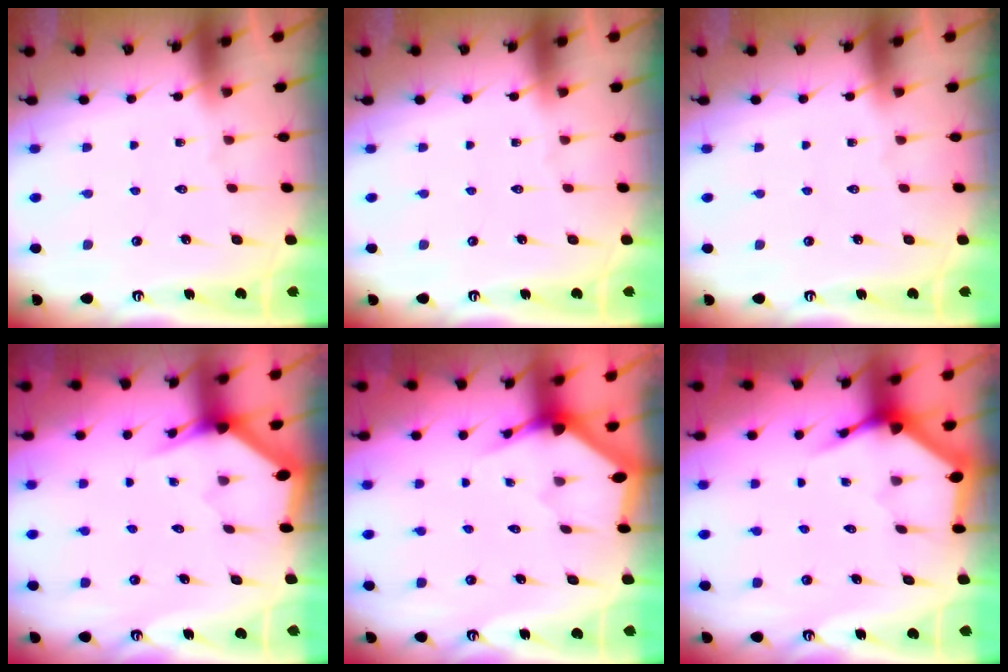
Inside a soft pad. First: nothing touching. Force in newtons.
{"total": 0.0}
{"total": 0.0}
{"total": 3.0, "press": 3.0, "slide": 0.0}
{"total": 2.9, "press": 2.9, "slide": 0.1}
{"total": 3.8, "press": 3.7, "slide": 0.4}